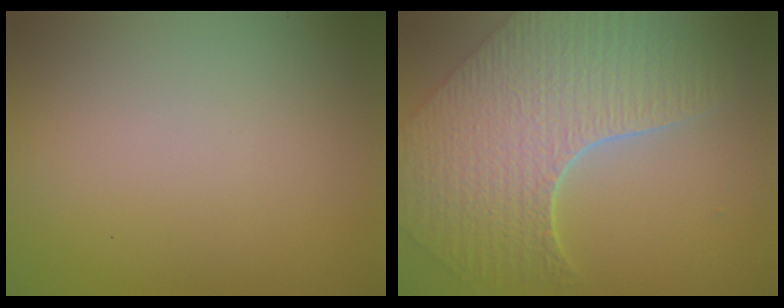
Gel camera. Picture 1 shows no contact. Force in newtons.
{"total": 8.6, "press": 6.2, "slide": 5.9}